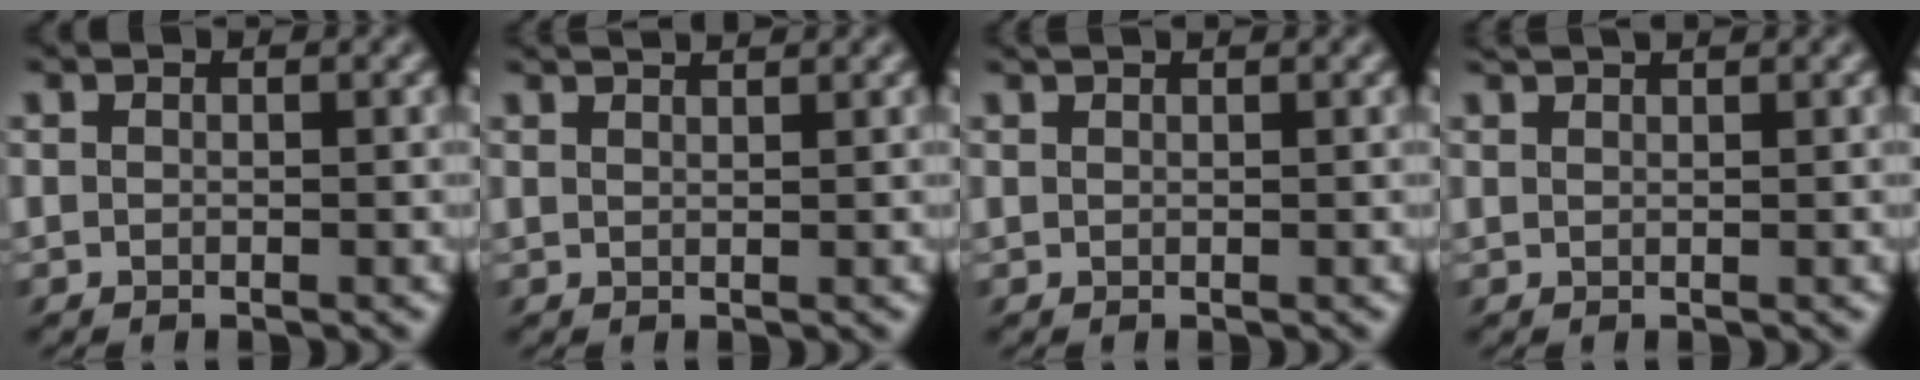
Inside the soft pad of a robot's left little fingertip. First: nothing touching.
{"total": 2.3, "force": [2.2, -0.2, 0.7], "torque": [-0.018, 0.020, 0.029]}
{"total": 1.2, "force": [1.1, -0.2, 0.2], "torque": [-0.008, 0.009, 0.026]}
{"total": 2.0, "force": [1.9, 0.0, 0.7], "torque": [-0.020, 0.014, 0.038]}